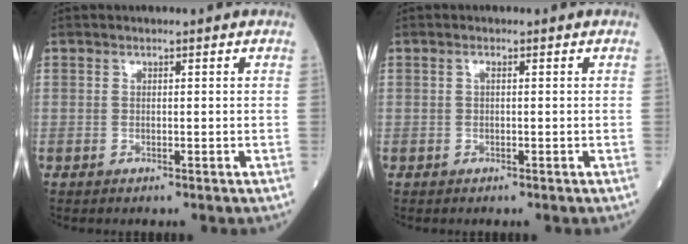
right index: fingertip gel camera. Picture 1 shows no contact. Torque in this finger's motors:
{"motor_torque": [0.11, 0.06, 0.10, 0.02]}